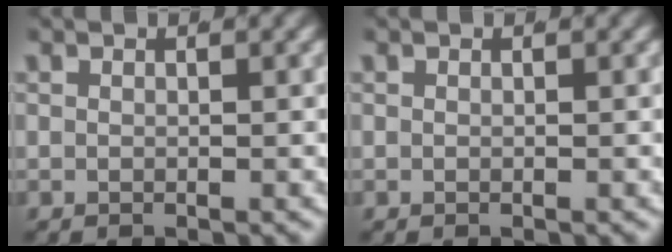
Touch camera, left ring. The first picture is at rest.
{"total": 0.0}